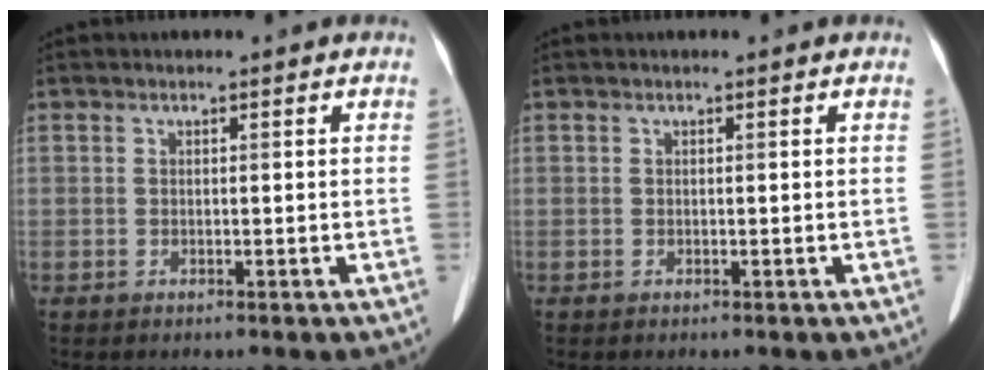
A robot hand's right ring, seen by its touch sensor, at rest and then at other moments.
{"total": 0.0}